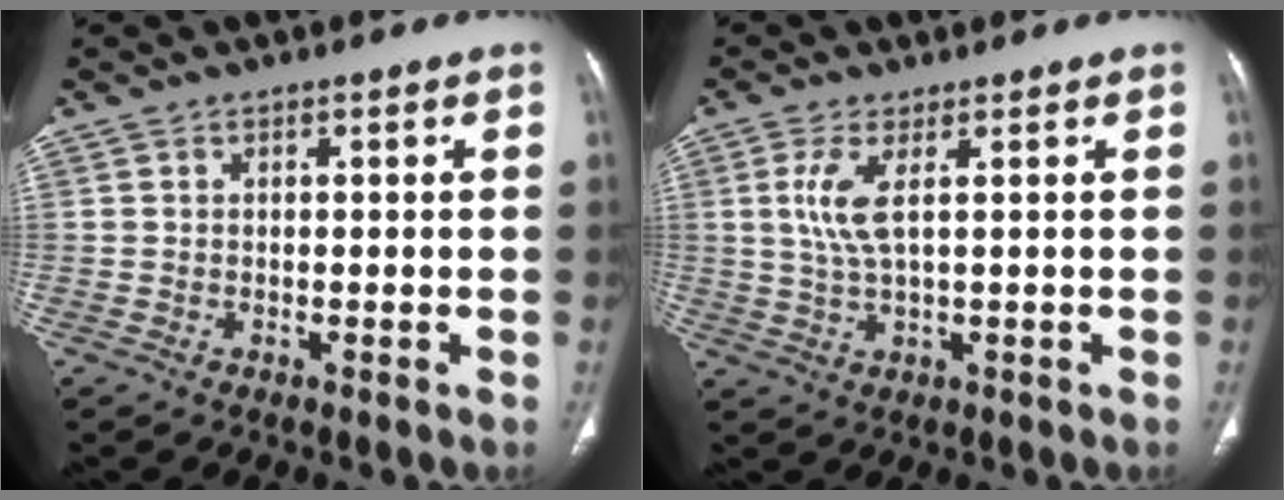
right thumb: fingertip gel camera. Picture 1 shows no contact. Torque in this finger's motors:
{"motor_torque": [-0.36, 0.52, 0.22, 0.41, -0.03]}